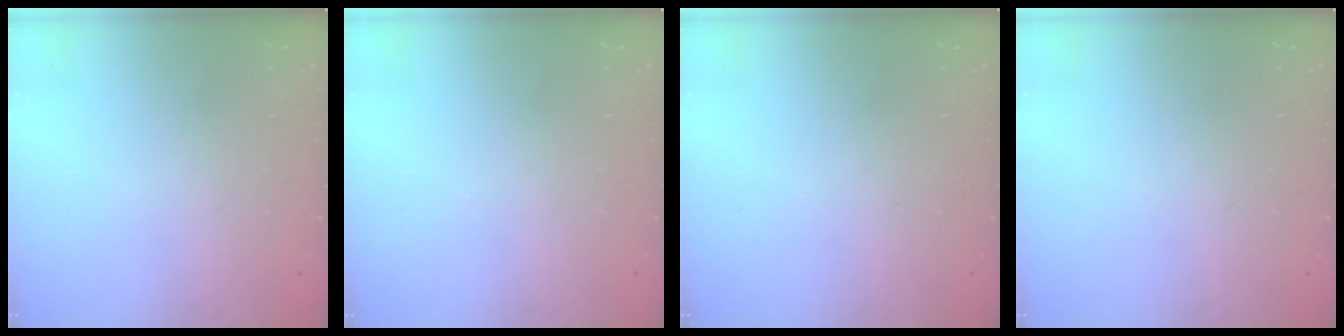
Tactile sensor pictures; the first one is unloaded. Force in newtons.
{"total": 0.0}
{"total": 0.0}
{"total": 0.0}